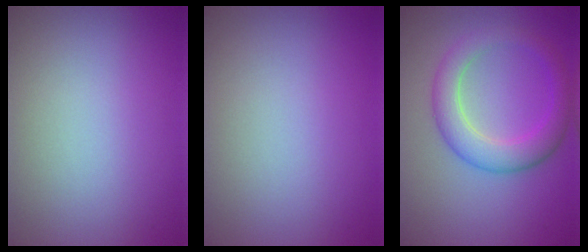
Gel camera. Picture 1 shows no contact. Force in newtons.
{"total": 0.0}
{"total": 4.4, "press": 4.4, "slide": 0.1}